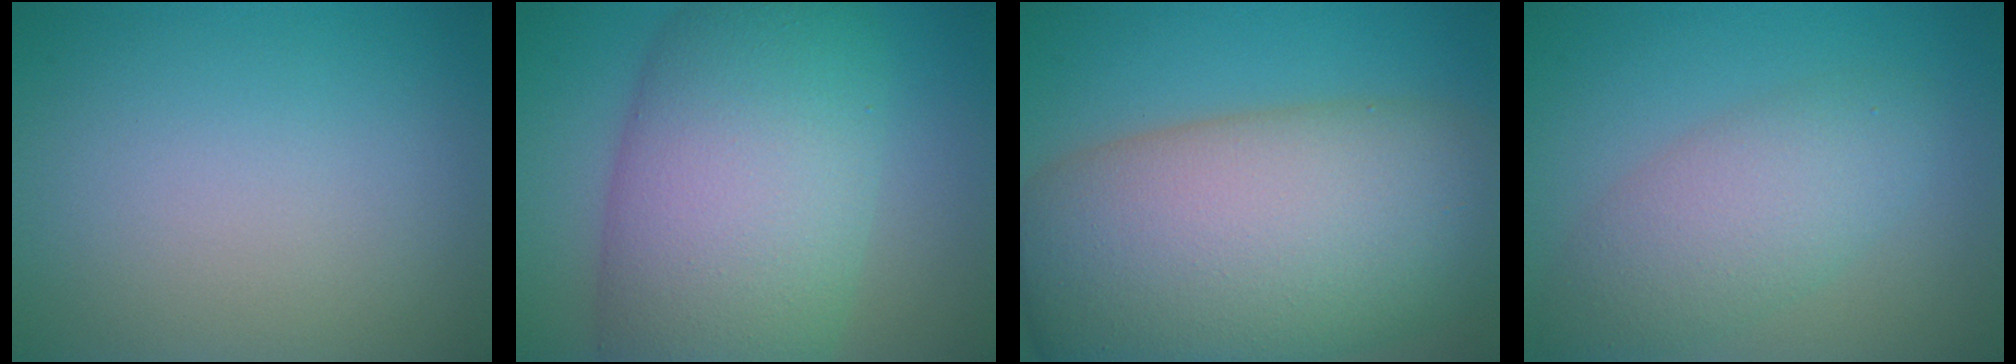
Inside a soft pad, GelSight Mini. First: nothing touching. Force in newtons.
{"total": 13.4, "press": 13.4, "slide": 0.7}
{"total": 15.7, "press": 15.7, "slide": 0.8}
{"total": 4.7, "press": 4.7, "slide": 0.3}